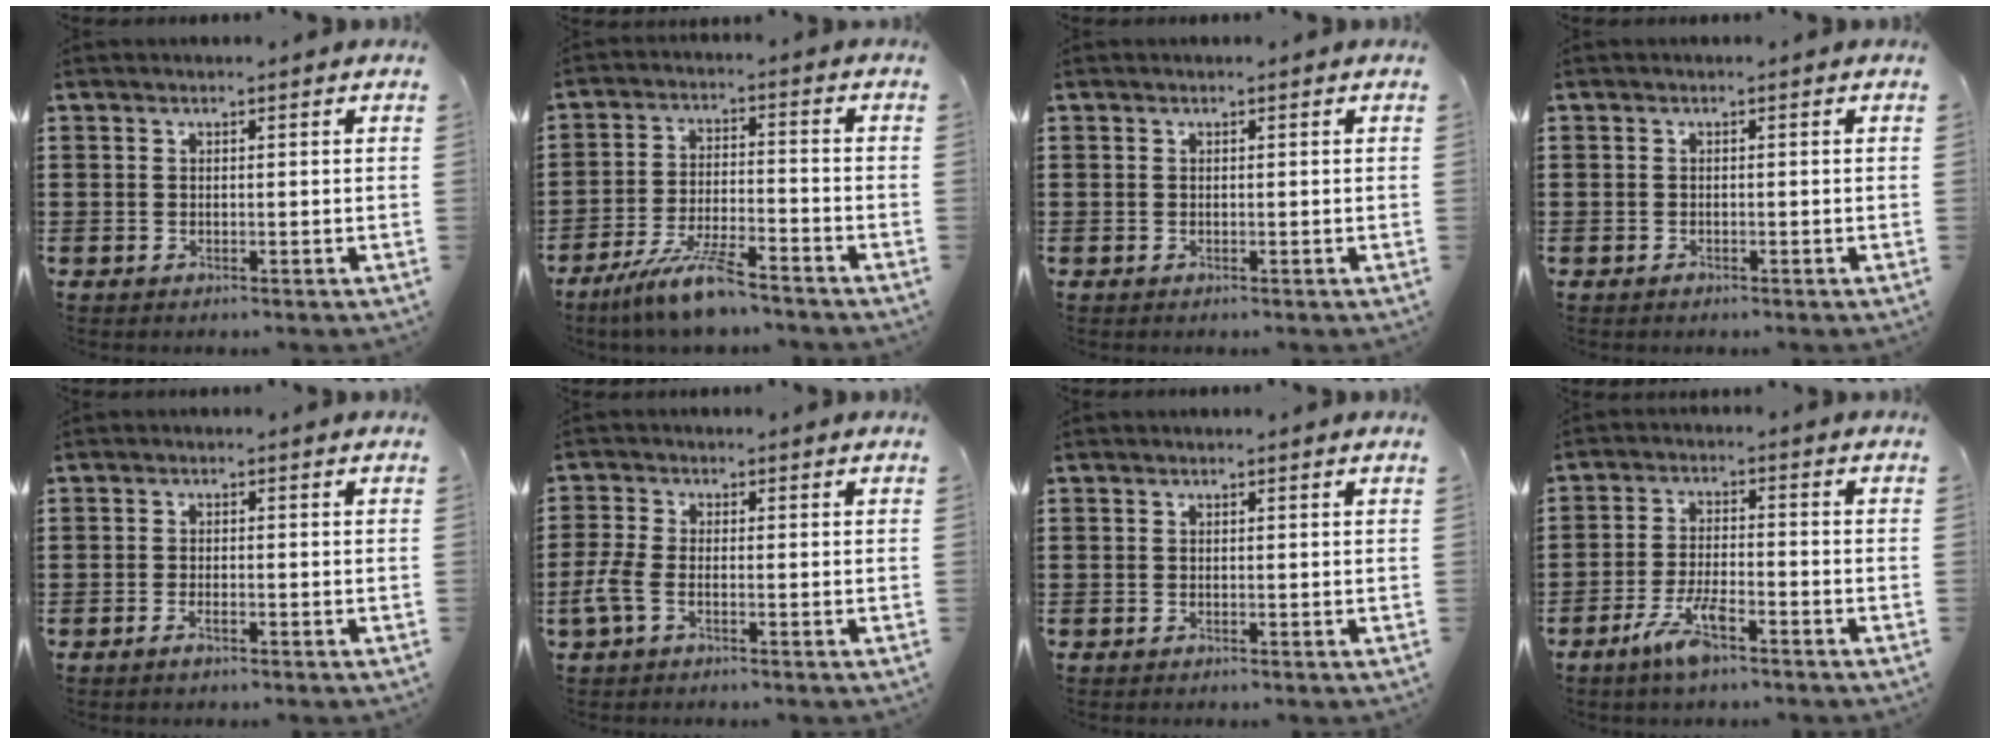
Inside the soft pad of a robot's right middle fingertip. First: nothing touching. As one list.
[{"total": 8.3, "force": [-6.6, 1.0, 4.9], "torque": [-0.105, -0.008, -0.127]}, {"total": 0.0}, {"total": 0.6, "force": [-0.5, 0.4, 0.1], "torque": [-0.001, 0.003, -0.012]}, {"total": 1.2, "force": [-0.7, 0.2, 0.9], "torque": [-0.020, -0.005, -0.012]}, {"total": 3.5, "force": [-1.4, 1.6, 2.8], "torque": [-0.075, -0.007, -0.033]}, {"total": 0.0}, {"total": 6.5, "force": [-4.0, 1.6, 4.9], "torque": [-0.104, -0.004, -0.073]}]